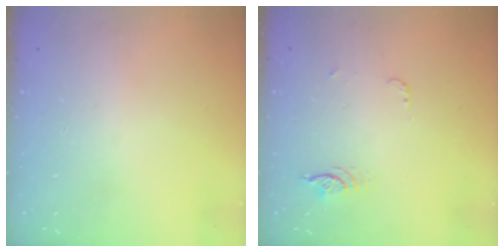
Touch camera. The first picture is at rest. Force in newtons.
{"total": 4.4, "press": 4.1, "slide": 1.6}